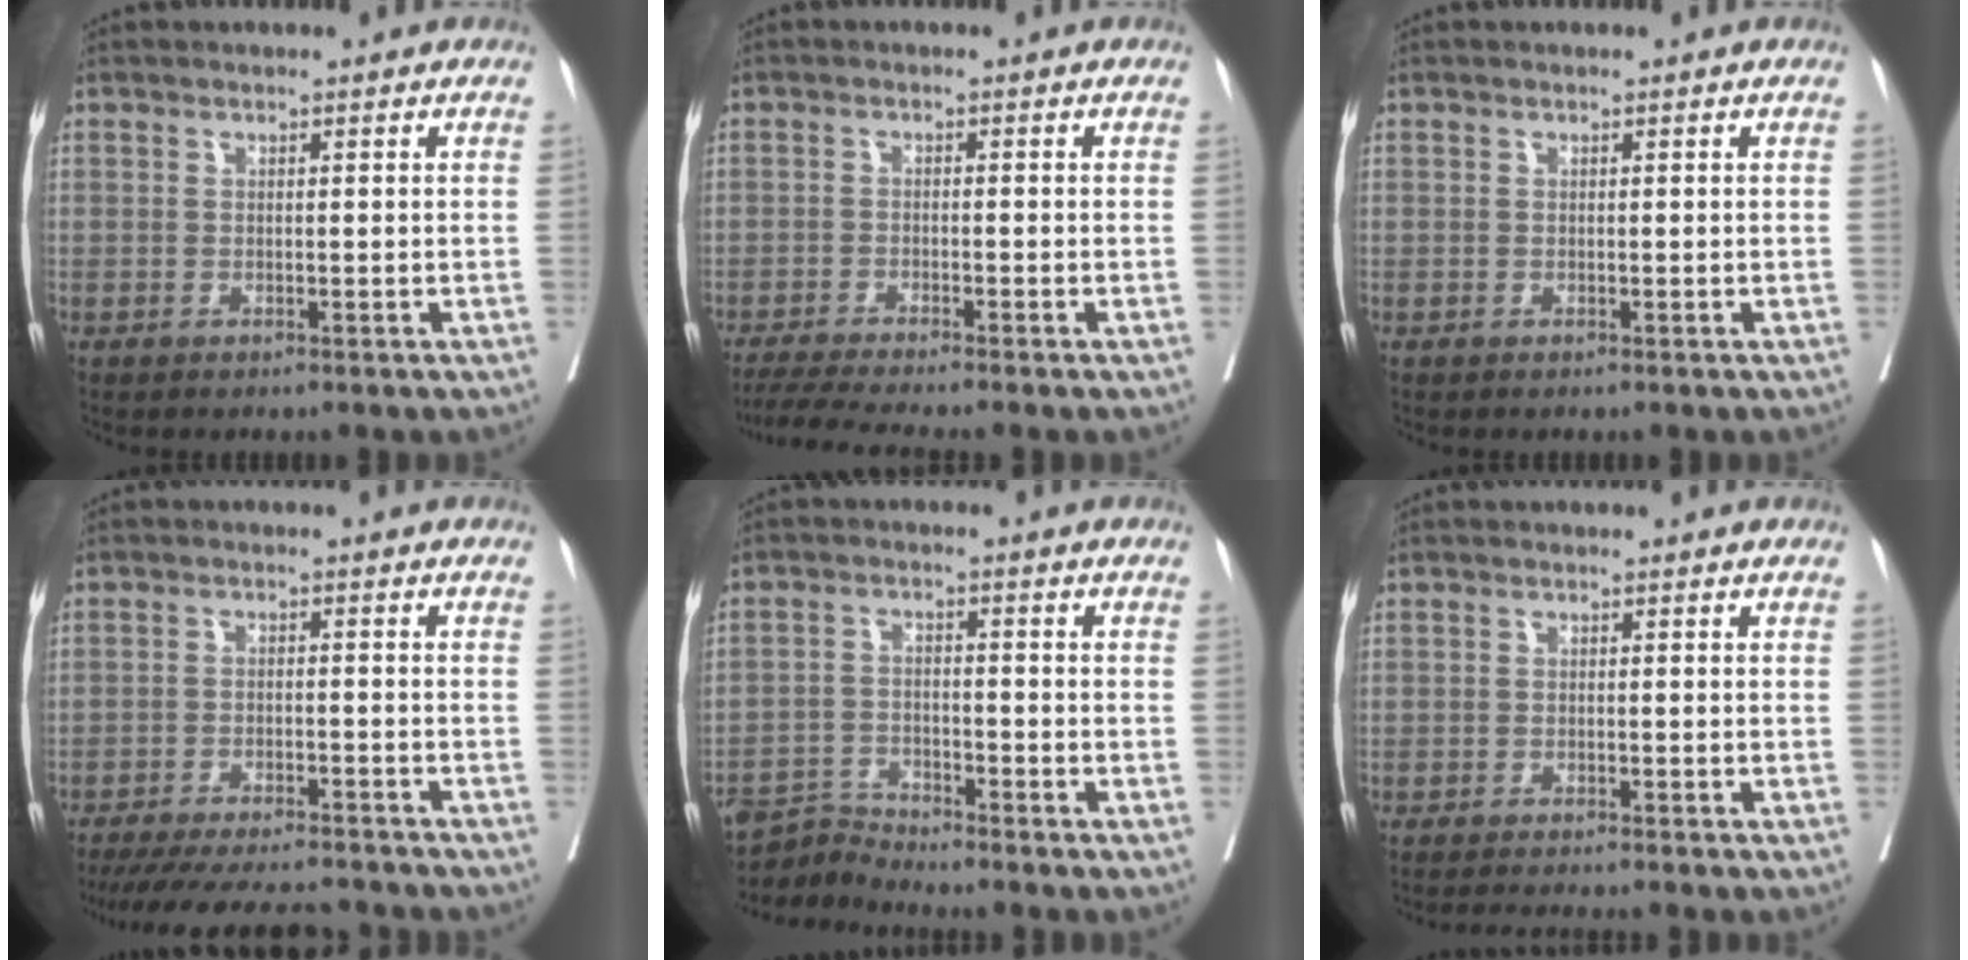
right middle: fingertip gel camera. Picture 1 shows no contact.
{"total": 6.5, "force": [-5.7, -1.0, 3.1], "torque": [-0.045, -0.018, -0.094]}
{"total": 0.0}
{"total": 16.0, "force": [-14.6, 2.4, 6.1], "torque": [-0.124, -0.020, -0.206]}
{"total": 4.4, "force": [-4.2, -1.0, -1.1], "torque": [0.018, -0.010, -0.078]}
{"total": 3.9, "force": [-3.5, -0.8, 1.4], "torque": [-0.016, -0.011, -0.053]}